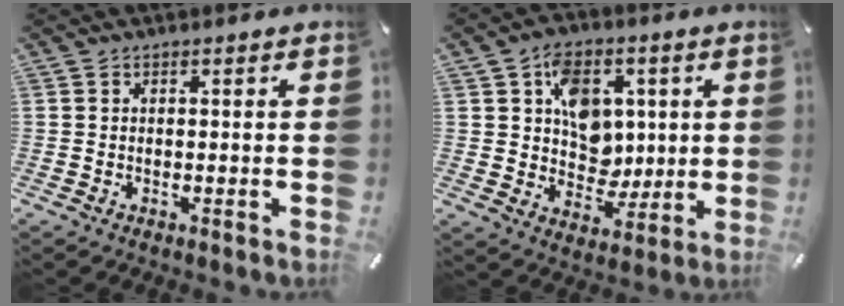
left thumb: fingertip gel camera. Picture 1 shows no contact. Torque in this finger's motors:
{"motor_torque": [1.81, 2.65, 1.06, -0.94, 0.32]}